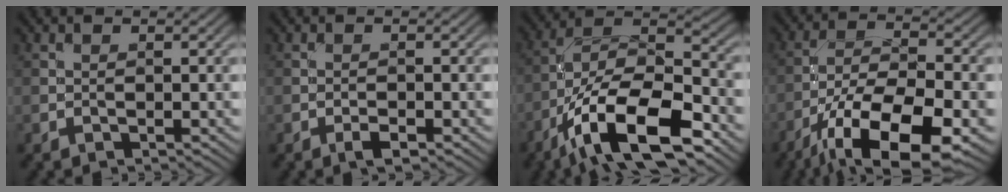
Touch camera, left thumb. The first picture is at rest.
{"total": 1.5, "force": [-1.0, 0.5, 1.1], "torque": [-0.018, 0.002, -0.020]}
{"total": 15.8, "force": [-8.7, 6.2, 11.7], "torque": [-0.215, -0.009, -0.171]}
{"total": 15.2, "force": [-8.8, 5.3, 11.2], "torque": [-0.213, -0.016, -0.155]}